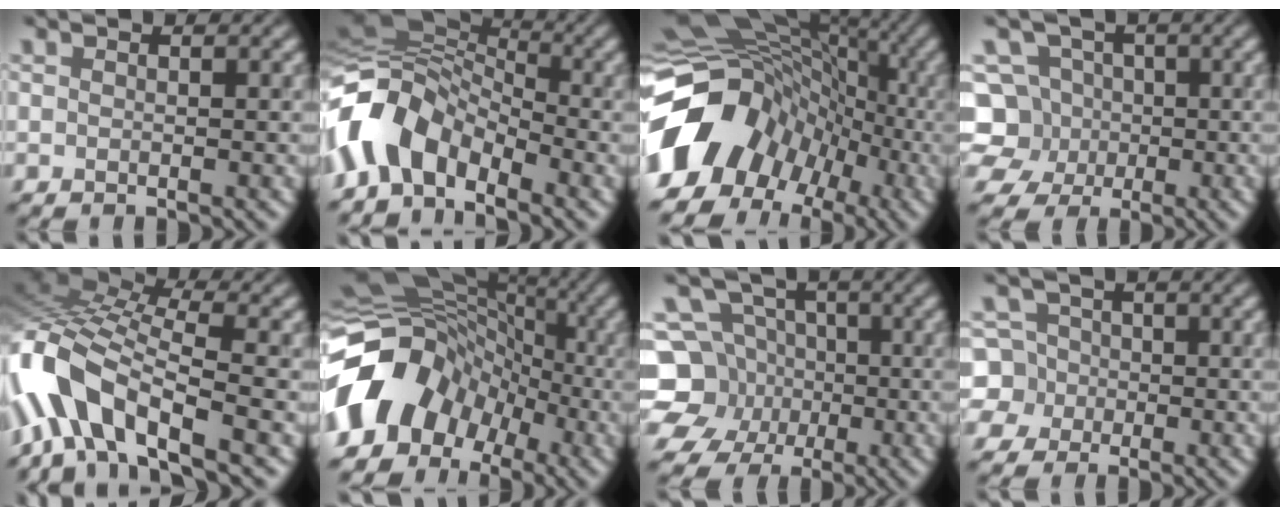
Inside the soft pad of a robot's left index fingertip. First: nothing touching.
{"total": 8.7, "force": [-3.6, 5.4, 5.7], "torque": [-0.102, 0.015, -0.089]}
{"total": 13.7, "force": [-3.6, 11.1, 7.1], "torque": [-0.148, -0.004, -0.077]}
{"total": 7.3, "force": [-1.2, 6.7, 2.7], "torque": [-0.044, 0.028, -0.054]}
{"total": 11.5, "force": [-5.2, 4.9, 9.0], "torque": [-0.182, 0.011, -0.109]}
{"total": 12.7, "force": [-4.4, 9.8, 6.7], "torque": [-0.126, 0.005, -0.097]}
{"total": 9.8, "force": [-2.2, 9.0, 3.1], "torque": [-0.074, 0.014, -0.072]}
{"total": 6.5, "force": [-1.5, 6.2, 1.5], "torque": [-0.030, 0.020, -0.056]}